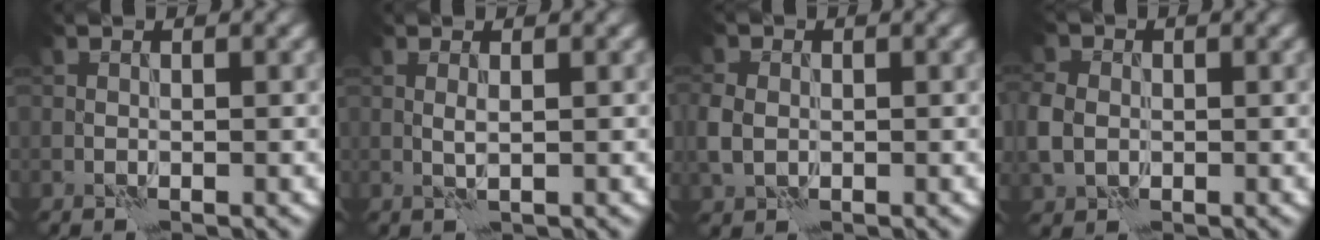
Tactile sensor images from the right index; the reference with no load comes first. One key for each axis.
{"total": 0.8, "fx": 0.1, "fy": 0.0, "fz": 0.8, "tx": -0.019, "ty": 0.001, "tz": 0.001}
{"total": 2.7, "fx": -0.3, "fy": 2.3, "fz": 1.5, "tx": -0.043, "ty": -0.001, "tz": -0.012}
{"total": 3.9, "fx": -0.4, "fy": 3.3, "fz": 2.0, "tx": -0.058, "ty": -0.001, "tz": -0.014}